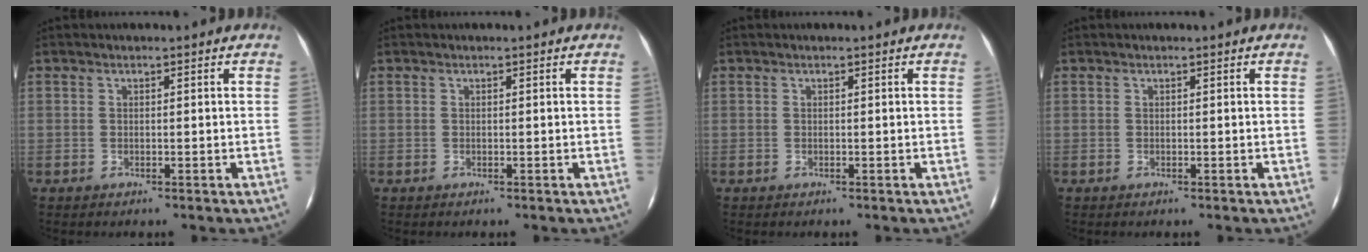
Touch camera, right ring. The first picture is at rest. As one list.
[{"total": 0.0}, {"total": 0.0}, {"total": 0.0}]